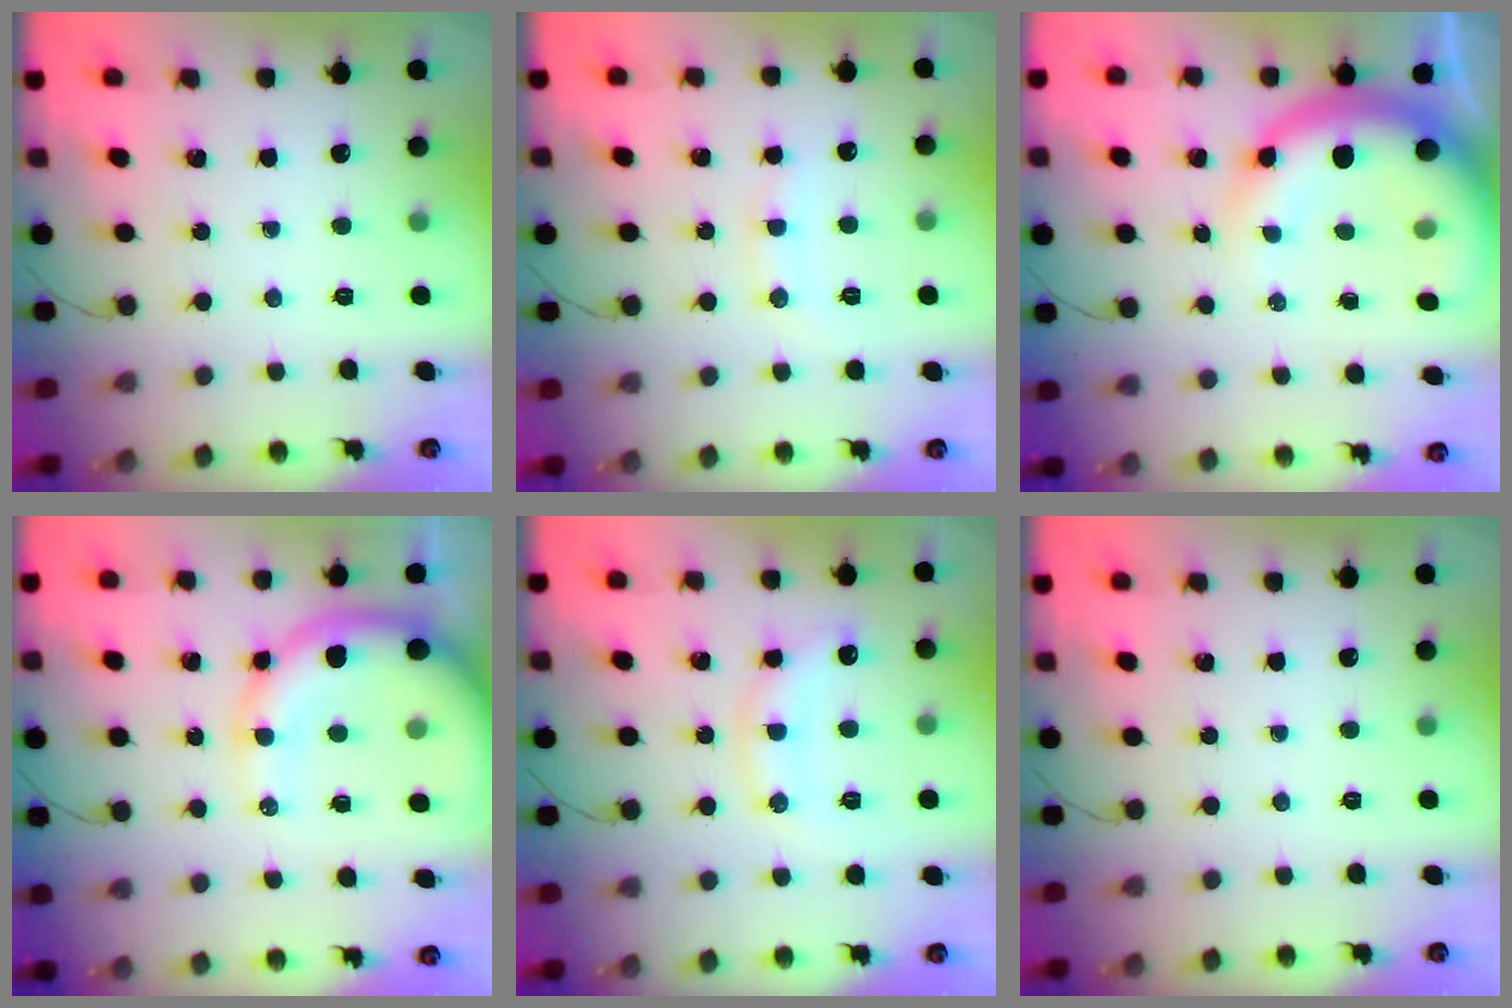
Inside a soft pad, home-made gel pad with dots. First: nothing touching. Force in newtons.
{"total": 7.0, "press": 6.9, "slide": 0.9}
{"total": 14.2, "press": 13.9, "slide": 3.0}
{"total": 15.1, "press": 14.6, "slide": 3.8}
{"total": 12.1, "press": 12.1, "slide": 0.6}
{"total": 0.0}